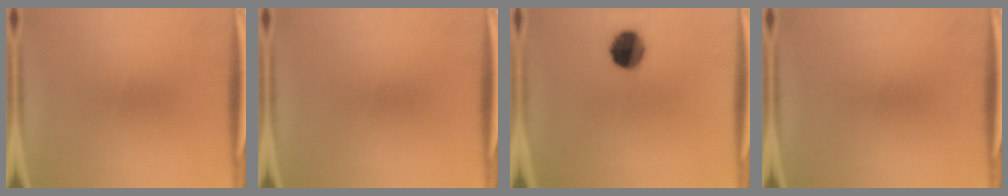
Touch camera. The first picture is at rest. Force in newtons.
{"total": 0.0}
{"total": 9.1}
{"total": 0.0}